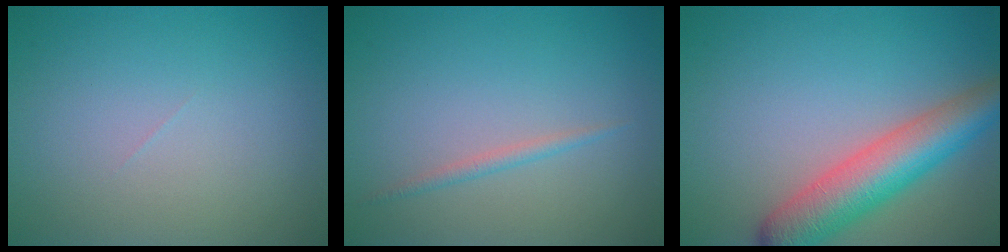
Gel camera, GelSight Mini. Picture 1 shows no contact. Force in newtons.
{"total": 1.0, "press": 1.0, "slide": 0.0}
{"total": 6.8, "press": 6.8, "slide": 0.4}